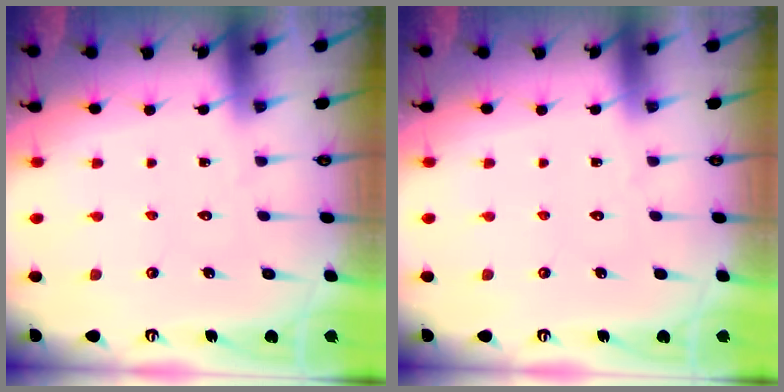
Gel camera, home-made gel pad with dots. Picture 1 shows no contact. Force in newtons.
{"total": 0.0}